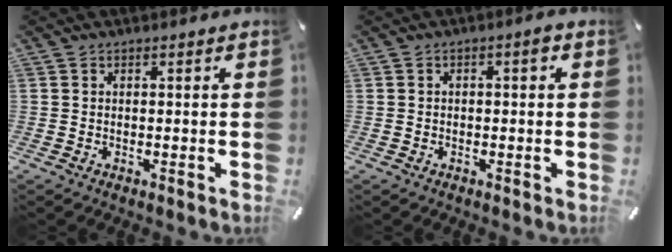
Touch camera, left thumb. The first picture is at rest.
{"total": 2.0, "force": [0.0, 0.9, 1.7], "torque": [-0.026, 0.005, -0.005]}